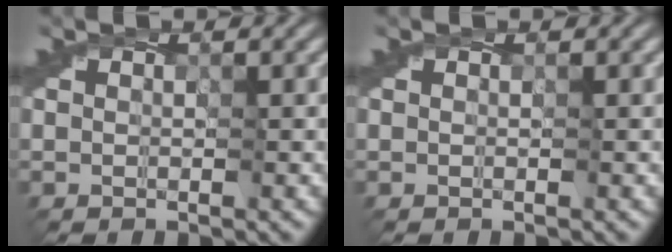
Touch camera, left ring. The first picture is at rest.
{"total": 0.0}